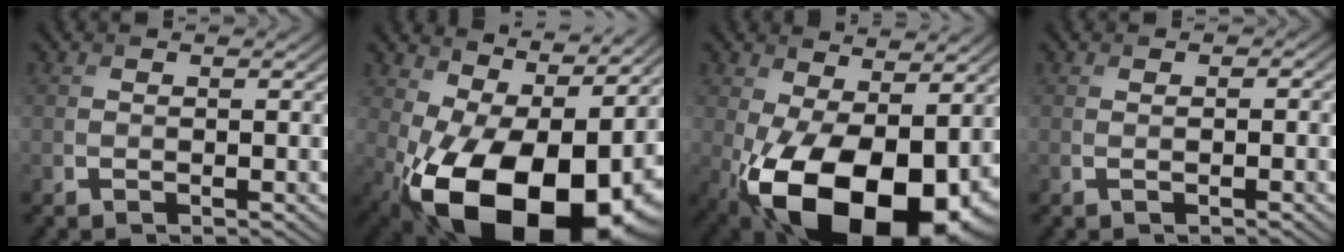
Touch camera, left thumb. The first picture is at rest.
{"total": 18.5, "force": [-2.7, 10.1, 15.3], "torque": [-0.226, -0.025, -0.030]}
{"total": 17.5, "force": [-4.3, 9.6, 13.9], "torque": [-0.243, -0.044, -0.047]}
{"total": 0.5, "force": [0.0, 0.2, 0.5], "torque": [-0.008, 0.000, 0.001]}